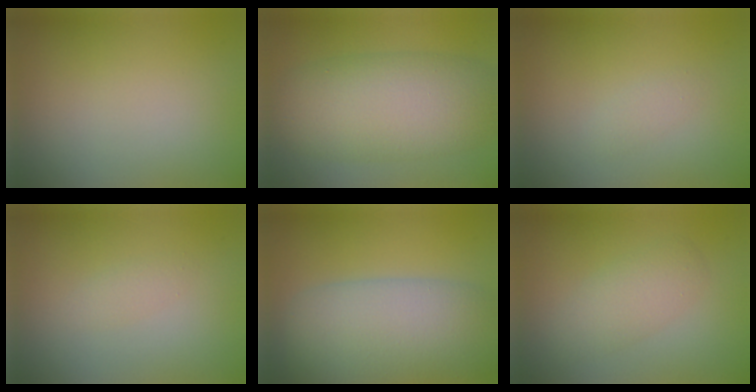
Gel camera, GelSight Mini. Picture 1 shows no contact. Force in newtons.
{"total": 9.5, "press": 9.5, "slide": 0.3}
{"total": 1.0, "press": 1.0, "slide": 0.0}
{"total": 0.8, "press": 0.8, "slide": 0.0}
{"total": 11.1, "press": 11.1, "slide": 0.6}
{"total": 2.9, "press": 2.9, "slide": 0.0}